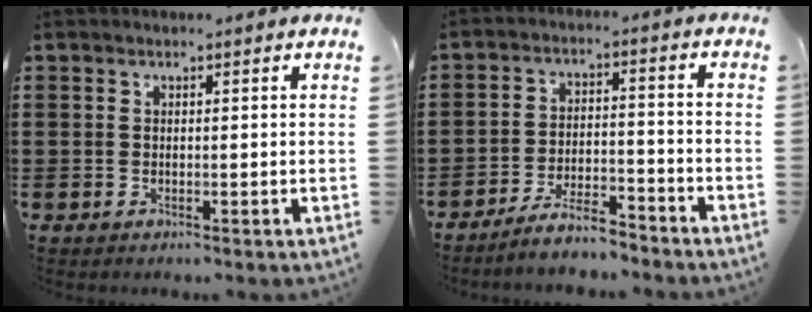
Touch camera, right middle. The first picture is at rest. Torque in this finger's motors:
{"motor_torque": [0.88, -0.05, 0.16, 0.11]}